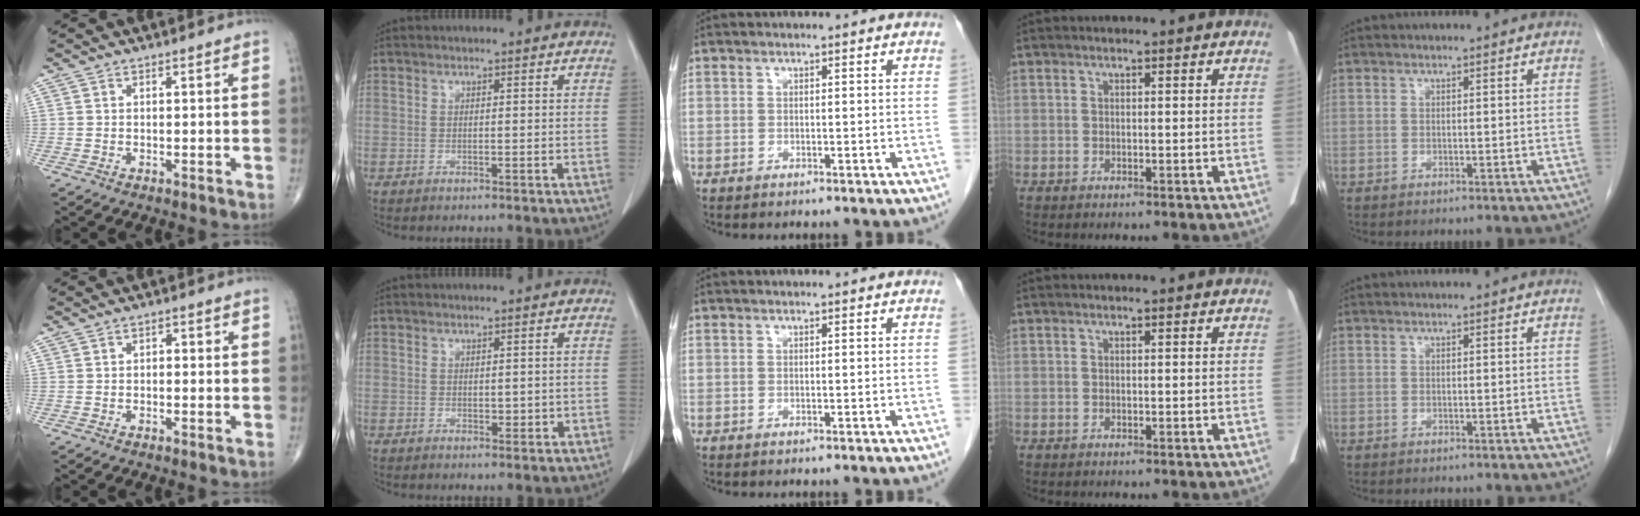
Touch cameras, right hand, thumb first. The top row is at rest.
{"thumb": {"total": 1.2, "force": [-0.1, 0.8, 0.9], "torque": [-0.006, 0.005, -0.006]}, "index": {"total": 1.6, "force": [0.0, 1.0, 1.3], "torque": [-0.015, -0.002, 0.004]}}